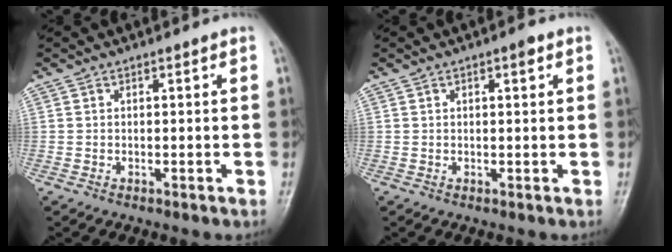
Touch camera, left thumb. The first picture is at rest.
{"total": 1.8, "force": [0.9, 0.6, 1.5], "torque": [-0.019, 0.001, 0.010]}